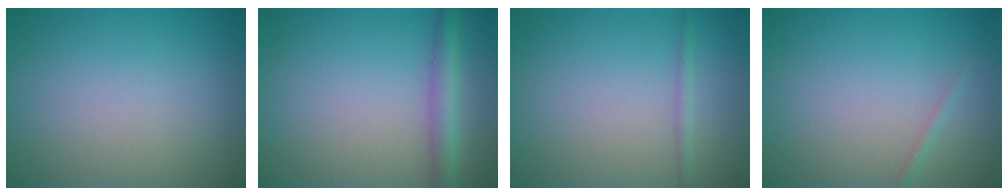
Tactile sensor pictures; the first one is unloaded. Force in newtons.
{"total": 3.1, "press": 3.1, "slide": 0.1}
{"total": 0.9, "press": 0.9, "slide": 0.1}
{"total": 0.7, "press": 0.7, "slide": 0.0}